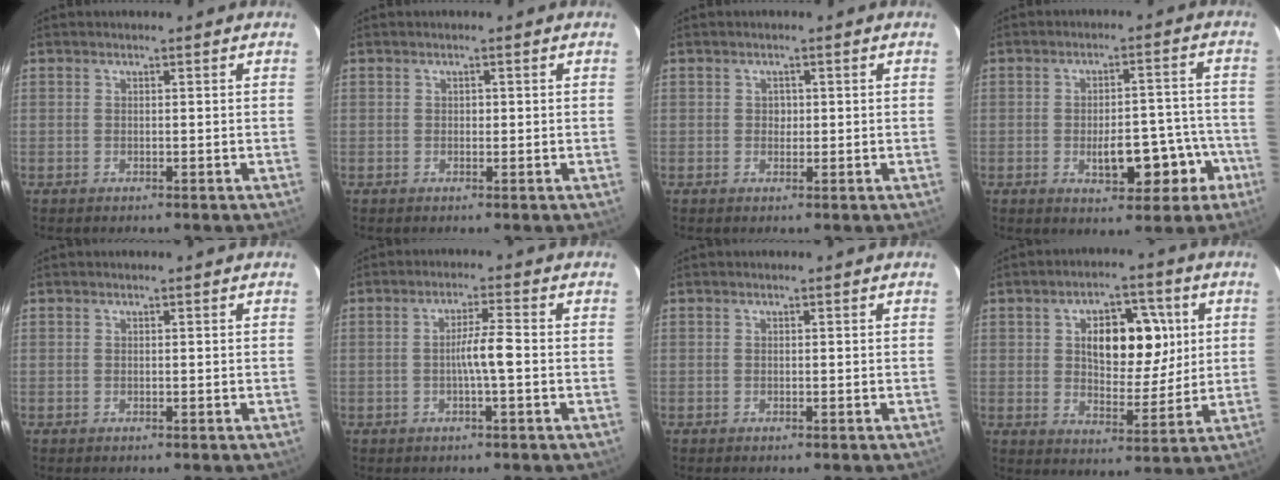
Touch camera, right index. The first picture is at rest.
{"total": 0.6, "force": [0.0, 0.4, 0.4], "torque": [-0.005, 0.002, -0.001]}
{"total": 1.1, "force": [0.1, 1.0, 0.6], "torque": [-0.008, 0.002, 0.001]}
{"total": 9.2, "force": [-3.7, 4.3, 7.3], "torque": [-0.090, 0.030, -0.037]}
{"total": 0.0}
{"total": 4.2, "force": [-0.7, -0.1, 4.1], "torque": [-0.070, 0.007, -0.011]}
{"total": 0.0}
{"total": 11.2, "force": [2.9, 5.6, 9.3], "torque": [-0.141, 0.018, 0.051]}